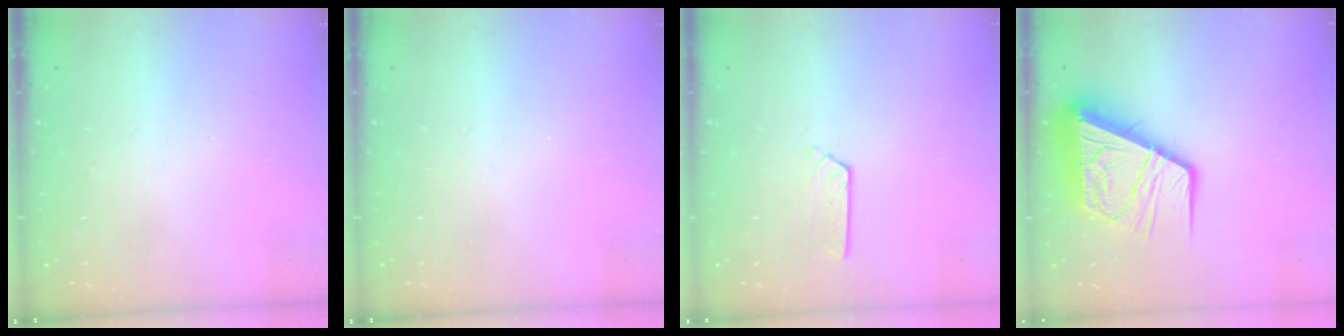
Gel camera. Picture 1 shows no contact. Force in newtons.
{"total": 0.0}
{"total": 4.0, "press": 4.0, "slide": 0.6}
{"total": 16.5, "press": 16.4, "slide": 2.0}